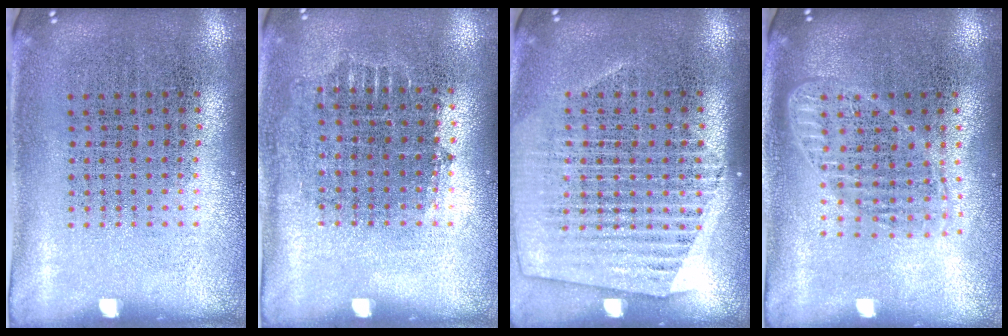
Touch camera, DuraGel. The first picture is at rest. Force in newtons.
{"total": 0.7, "press": 0.7, "slide": 0.3}
{"total": 1.5, "press": 1.3, "slide": 0.6}
{"total": 1.8, "press": 1.5, "slide": 0.9}